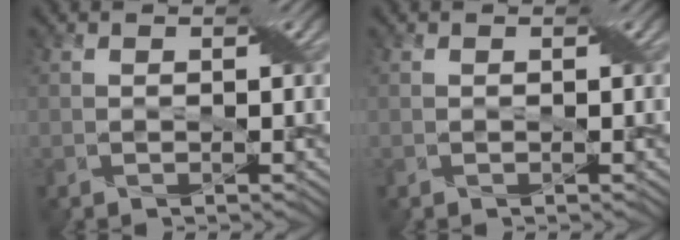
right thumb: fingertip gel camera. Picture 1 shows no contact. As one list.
[{"total": 0.0}]